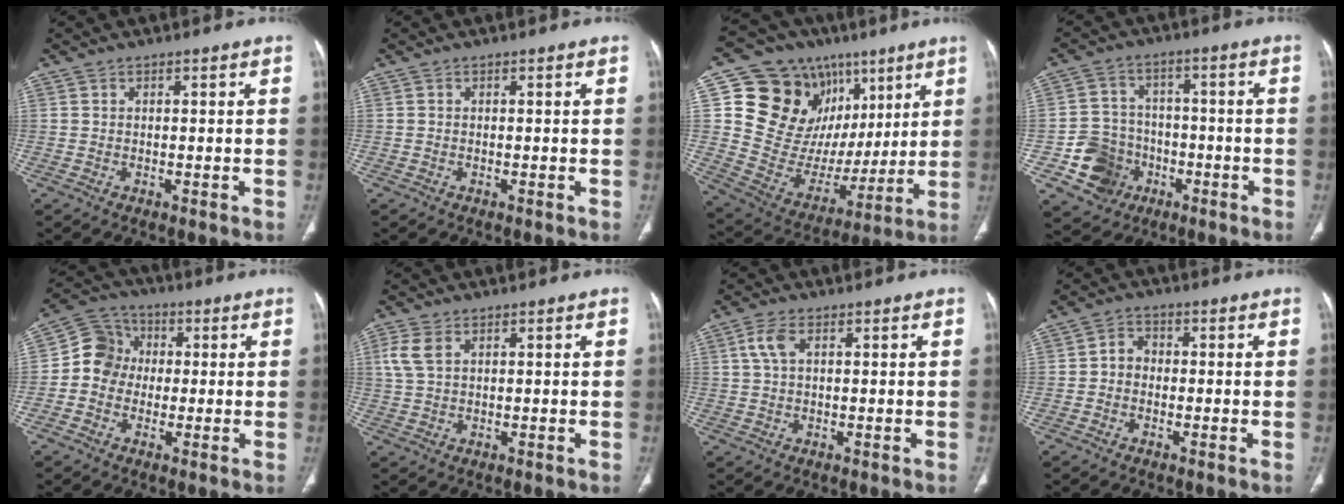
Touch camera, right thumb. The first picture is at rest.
{"total": 0.0}
{"total": 25.3, "force": [9.7, 19.1, 13.4], "torque": [-0.157, 0.011, 0.185]}
{"total": 10.0, "force": [-3.9, 8.9, 2.2], "torque": [-0.008, 0.032, -0.057]}
{"total": 8.4, "force": [-0.2, 7.7, 3.4], "torque": [-0.035, 0.026, -0.020]}
{"total": 4.3, "force": [1.8, 2.5, 3.0], "torque": [-0.078, 0.007, 0.042]}
{"total": 3.6, "force": [1.0, 1.9, 2.9], "torque": [-0.074, 0.011, 0.021]}
{"total": 3.1, "force": [-0.5, 2.6, 1.6], "torque": [-0.008, 0.015, -0.017]}